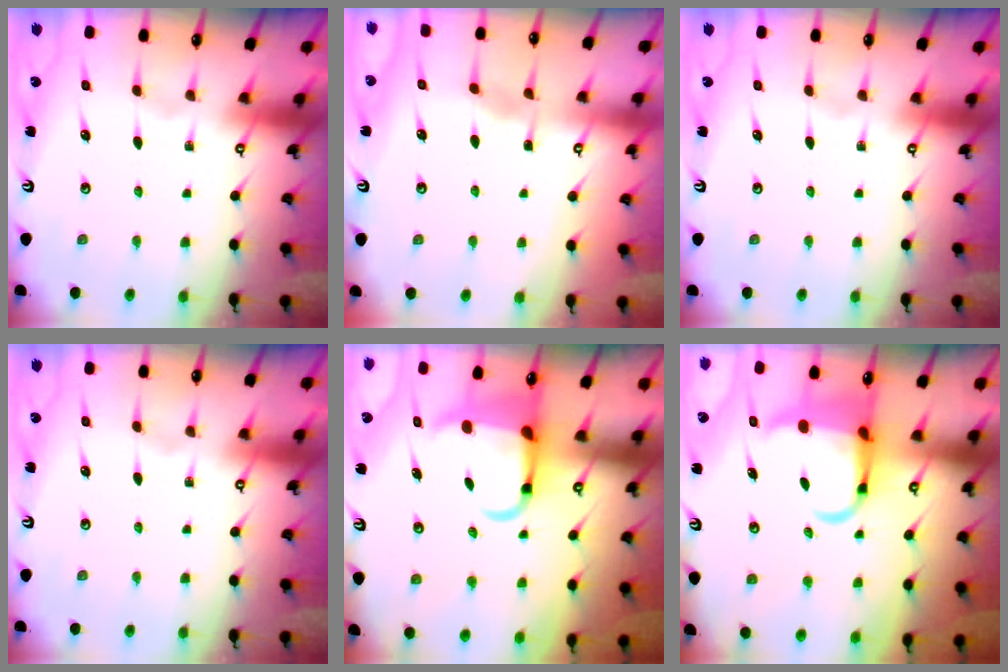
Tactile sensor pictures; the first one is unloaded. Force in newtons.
{"total": 2.8, "press": 2.7, "slide": 0.5}
{"total": 0.0}
{"total": 0.0}
{"total": 7.0, "press": 6.8, "slide": 1.5}
{"total": 8.6, "press": 8.4, "slide": 1.7}